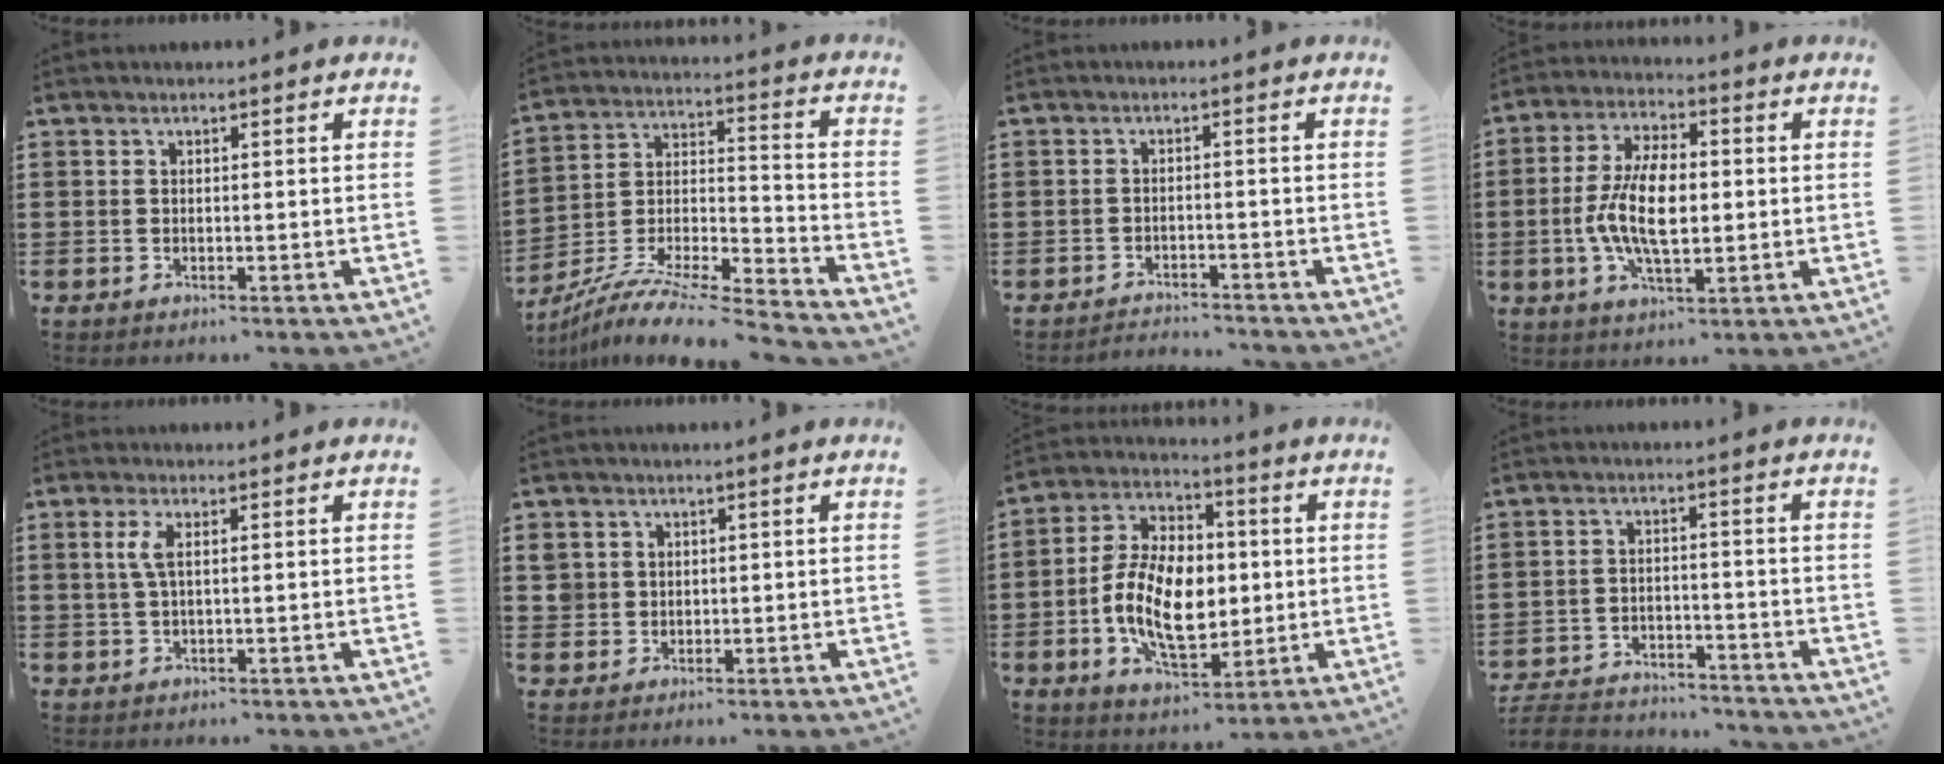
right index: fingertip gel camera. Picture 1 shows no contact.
{"total": 9.1, "force": [-8.4, 0.8, 3.5], "torque": [-0.067, 0.003, -0.171]}
{"total": 2.2, "force": [-2.2, 0.1, 0.0], "torque": [-0.007, -0.001, -0.048]}
{"total": 9.8, "force": [-0.9, 4.5, 8.7], "torque": [-0.188, 0.001, -0.021]}
{"total": 3.0, "force": [0.6, 0.9, 2.8], "torque": [-0.064, 0.002, 0.007]}
{"total": 2.9, "force": [0.7, 2.8, 0.3], "torque": [-0.020, 0.013, 0.012]}
{"total": 12.6, "force": [-1.1, 7.5, 10.0], "torque": [-0.221, 0.001, -0.024]}
{"total": 5.1, "force": [-5.0, 0.7, 0.7], "torque": [-0.024, 0.002, -0.105]}